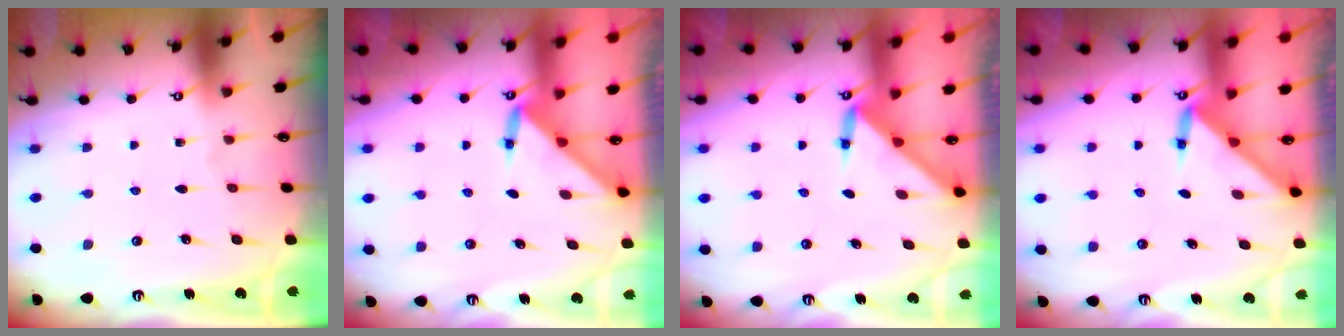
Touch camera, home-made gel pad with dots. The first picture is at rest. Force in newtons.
{"total": 3.3, "press": 3.3, "slide": 0.2}
{"total": 3.0, "press": 3.0, "slide": 0.3}
{"total": 3.0, "press": 3.0, "slide": 0.3}